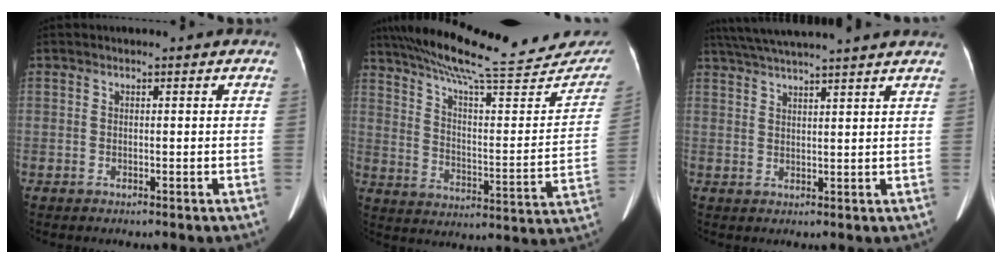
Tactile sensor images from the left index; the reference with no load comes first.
{"total": 28.0, "force": [24.5, 4.5, 12.6], "torque": [-0.200, -0.038, 0.321]}
{"total": 14.3, "force": [12.7, -0.7, 6.7], "torque": [-0.123, 0.033, 0.180]}